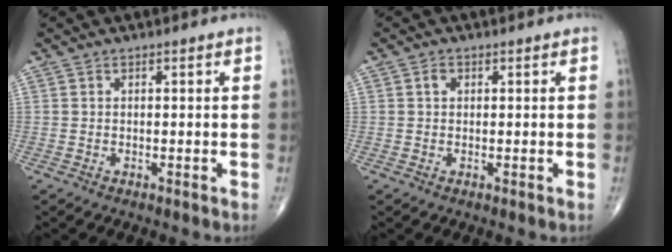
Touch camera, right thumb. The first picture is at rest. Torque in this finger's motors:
{"motor_torque": [-0.25, 0.17, 0.10, -0.09, 0.00]}